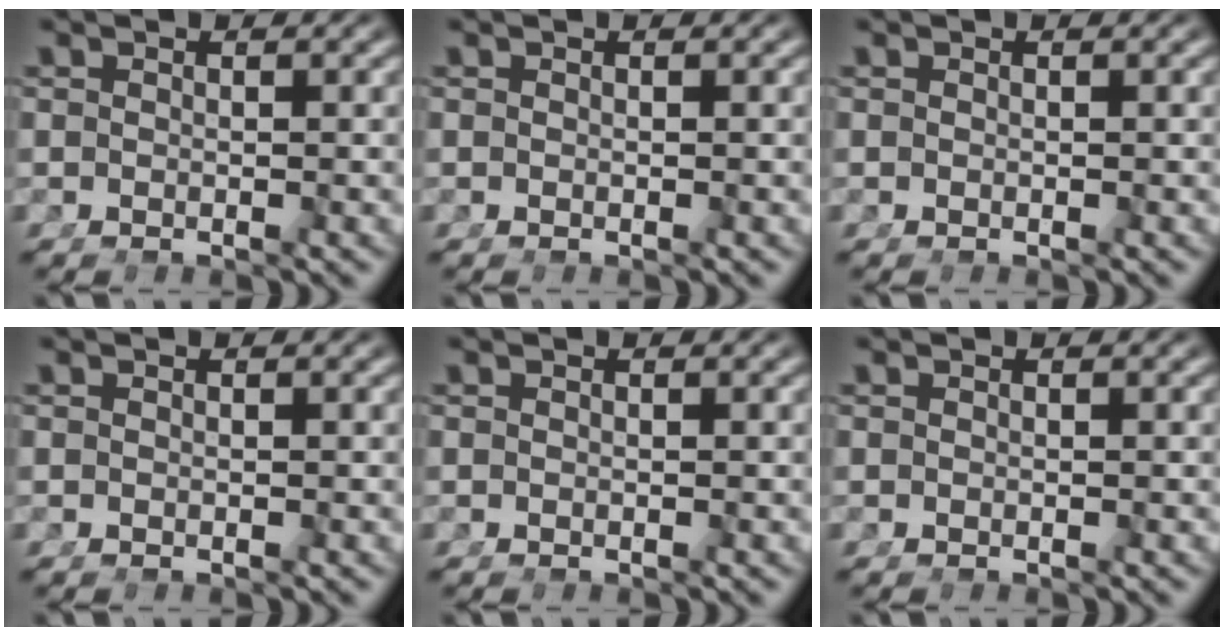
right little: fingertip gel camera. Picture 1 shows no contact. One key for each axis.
{"total": 0.0}
{"total": 0.0}
{"total": 0.0}
{"total": 0.0}
{"total": 0.0}